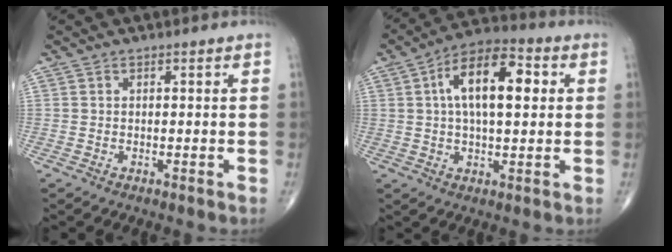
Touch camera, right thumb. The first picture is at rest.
{"total": 14.0, "force": [2.8, 6.5, 12.1], "torque": [-0.194, 0.020, 0.040]}